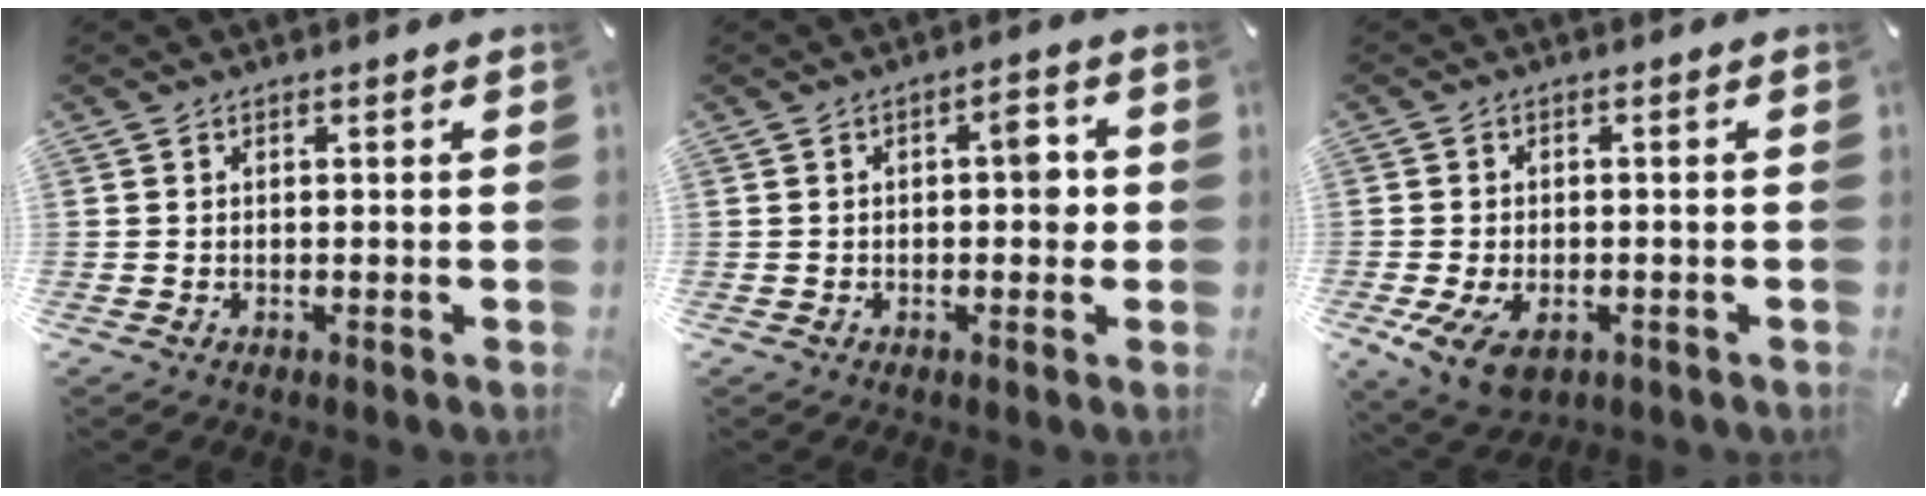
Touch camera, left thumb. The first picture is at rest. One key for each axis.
{"total": 4.7, "fx": 0.0, "fy": 2.6, "fz": 4.0, "tx": -0.052, "ty": 0.005, "tz": -0.007}
{"total": 6.5, "fx": -2.5, "fy": 4.3, "fz": 4.2, "tx": -0.099, "ty": 0.004, "tz": -0.044}